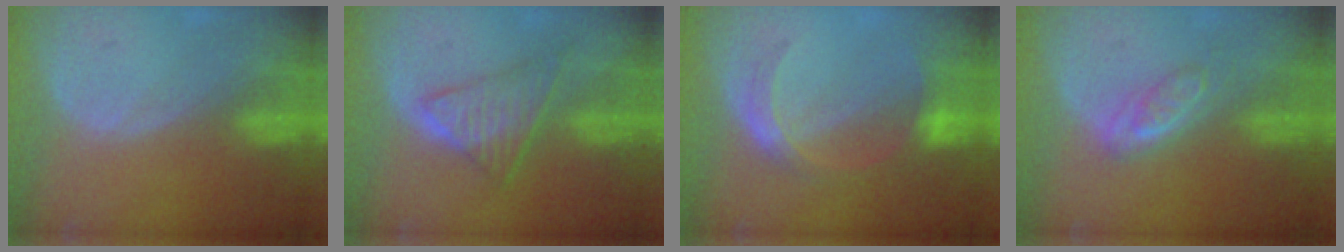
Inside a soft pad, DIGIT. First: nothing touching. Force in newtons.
{"total": 6.7, "press": 6.0, "slide": 3.0}
{"total": 5.7, "press": 5.3, "slide": 2.0}
{"total": 4.3, "press": 4.2, "slide": 0.8}